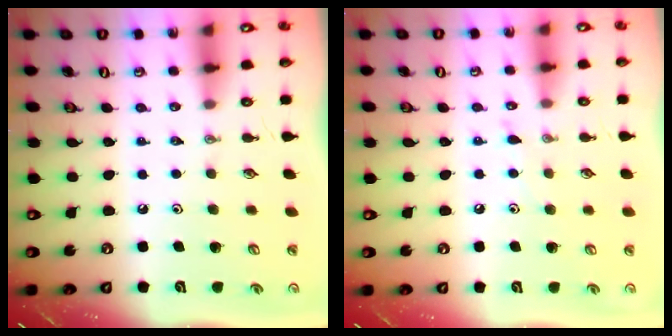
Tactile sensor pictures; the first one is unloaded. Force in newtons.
{"total": 5.3, "press": 5.3, "slide": 0.7}